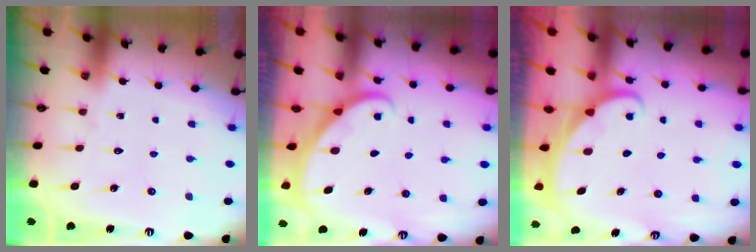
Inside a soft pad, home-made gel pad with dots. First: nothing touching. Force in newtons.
{"total": 1.9, "press": 1.9, "slide": 0.1}
{"total": 1.7, "press": 1.7, "slide": 0.1}